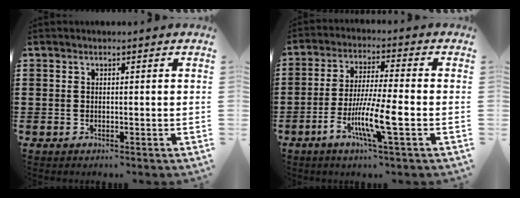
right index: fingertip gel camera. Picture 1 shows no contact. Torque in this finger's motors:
{"motor_torque": [1.56, -0.58, 0.61, 0.21]}